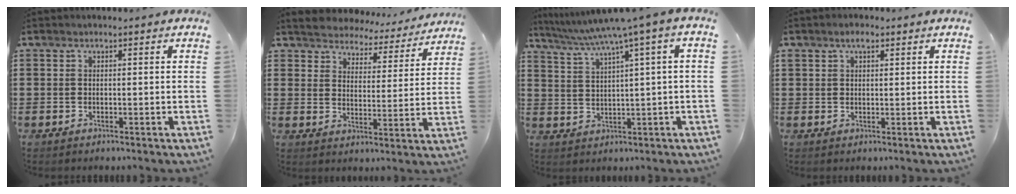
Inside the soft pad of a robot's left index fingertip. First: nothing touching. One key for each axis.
{"total": 4.2, "fx": 4.1, "fy": 0.3, "fz": -0.5, "tx": -0.019, "ty": -0.037, "tz": 0.068}
{"total": 5.3, "fx": 2.8, "fy": -0.4, "fz": 4.5, "tx": -0.095, "ty": -0.020, "tz": 0.042}
{"total": 2.4, "fx": 1.5, "fy": 1.2, "fz": 1.4, "tx": -0.025, "ty": 0.004, "tz": 0.024}